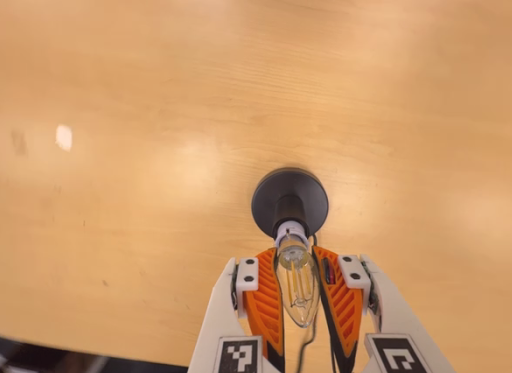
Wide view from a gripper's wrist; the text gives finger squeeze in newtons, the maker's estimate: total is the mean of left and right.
{"total": 21.1, "left": 19.7, "right": 22.4}